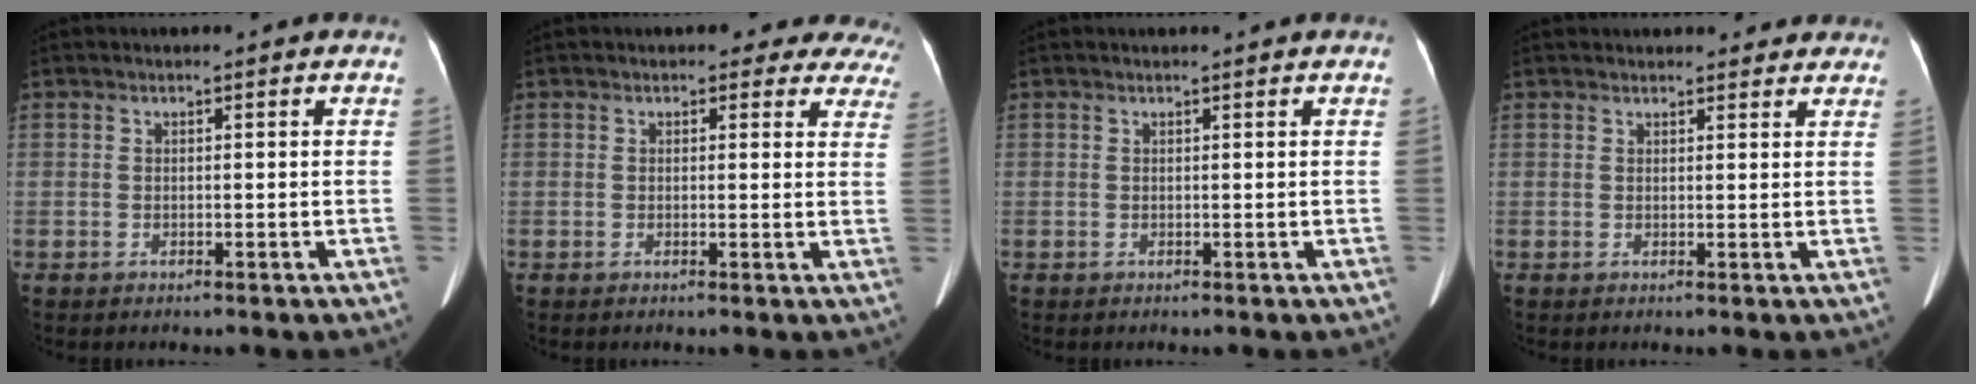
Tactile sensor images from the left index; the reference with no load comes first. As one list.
[{"total": 10.0, "force": [9.0, 4.1, 1.4], "torque": [0.034, -0.015, 0.061]}, {"total": 1.5, "force": [1.5, 0.0, 0.4], "torque": [-0.009, 0.012, 0.017]}, {"total": 7.4, "force": [6.7, 2.5, 1.8], "torque": [0.003, 0.019, 0.070]}]